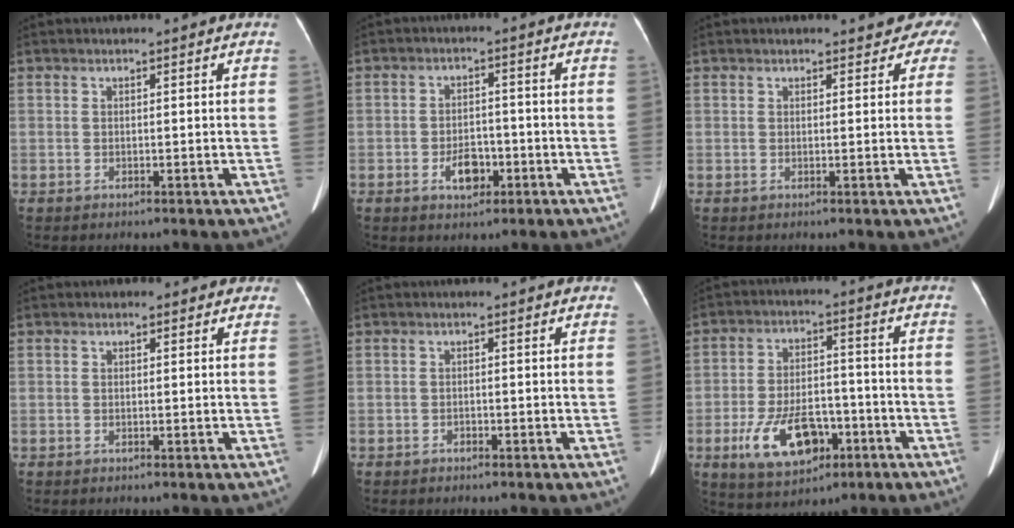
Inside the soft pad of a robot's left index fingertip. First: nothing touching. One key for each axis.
{"total": 4.5, "fx": -2.1, "fy": 2.6, "fz": 3.0, "tx": -0.051, "ty": 0.004, "tz": -0.031}
{"total": 4.2, "fx": 3.0, "fy": 2.4, "fz": 1.5, "tx": 0.009, "ty": 0.005, "tz": 0.021}
{"total": 0.8, "fx": 0.3, "fy": 0.8, "fz": 0.2, "tx": 0.000, "ty": 0.003, "tz": -0.003}
{"total": 0.8, "fx": -0.7, "fy": 0.4, "fz": 0.1, "tx": -0.001, "ty": 0.001, "tz": -0.012}
{"total": 11.2, "fx": -5.0, "fy": 5.9, "fz": 8.1, "tx": -0.158, "ty": 0.004, "tz": -0.076}